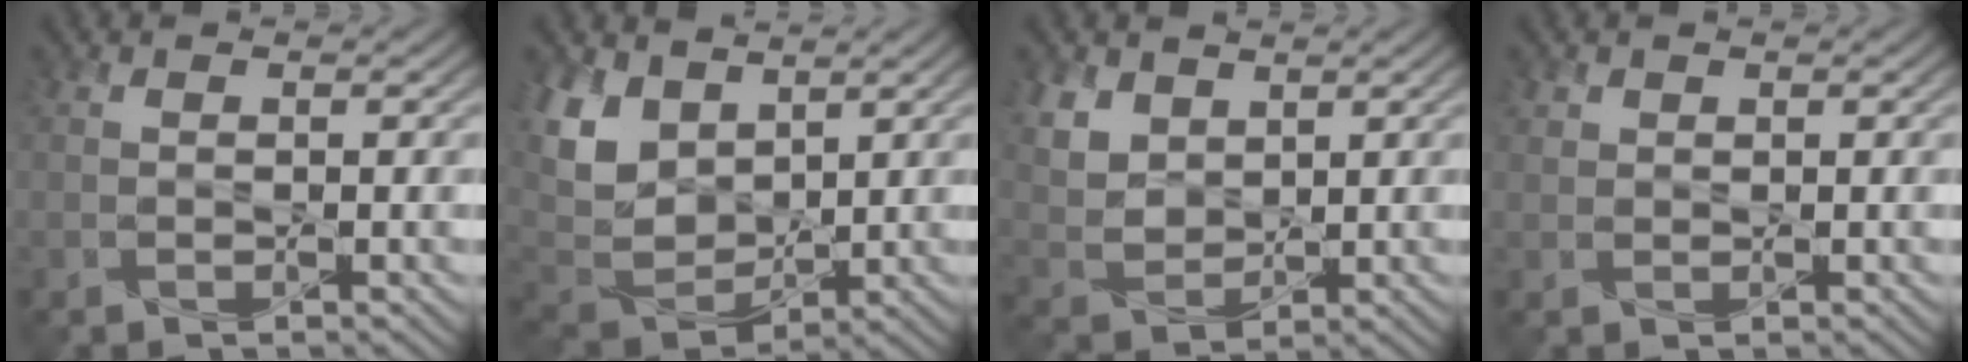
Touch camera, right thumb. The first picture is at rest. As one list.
[{"total": 10.0, "force": [4.5, 6.6, 6.0], "torque": [-0.180, 0.003, 0.088]}, {"total": 6.6, "force": [3.4, 4.5, 3.4], "torque": [-0.117, -0.010, 0.075]}, {"total": 1.1, "force": [0.7, 0.8, 0.2], "torque": [-0.004, -0.002, 0.015]}]